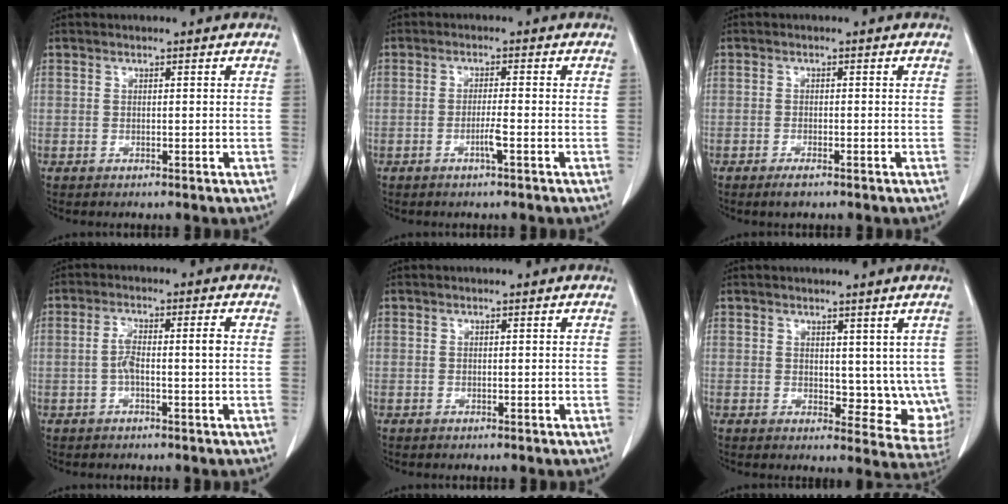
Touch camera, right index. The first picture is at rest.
{"total": 2.5, "force": [-1.1, -0.3, 2.3], "torque": [-0.045, -0.003, -0.021]}
{"total": 1.9, "force": [-1.3, 0.4, 1.2], "torque": [-0.024, -0.003, -0.021]}
{"total": 4.5, "force": [-0.3, 0.7, 4.4], "torque": [-0.087, 0.013, -0.006]}
{"total": 0.0}
{"total": 8.1, "force": [2.2, 4.6, 6.3], "torque": [-0.052, -0.016, 0.036]}